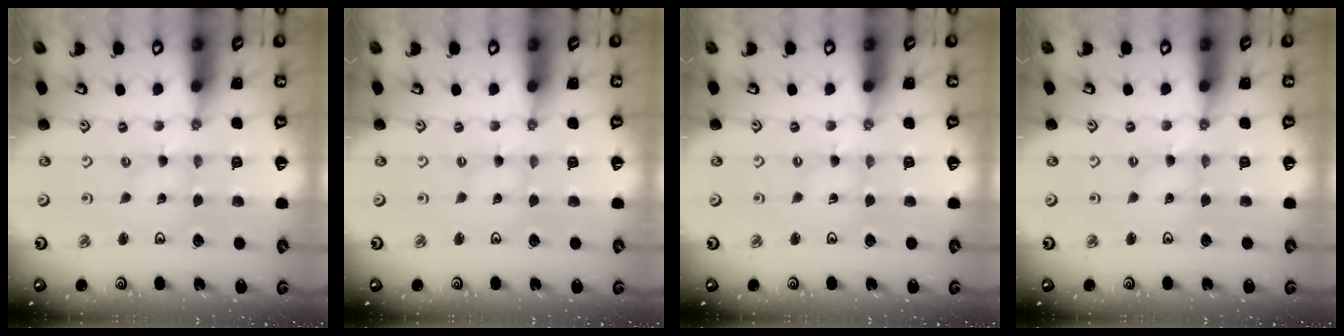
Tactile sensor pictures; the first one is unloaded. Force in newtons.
{"total": 0.0}
{"total": 0.0}
{"total": 0.0}